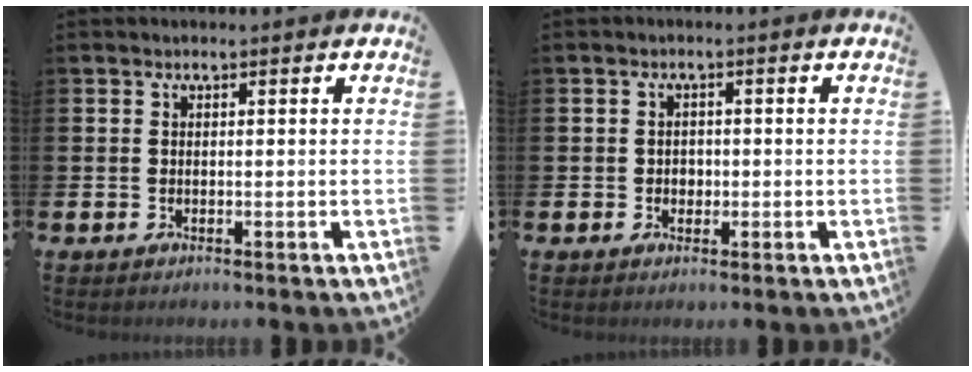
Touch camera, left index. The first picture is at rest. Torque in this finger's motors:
{"motor_torque": [0.22, -0.05, -0.03, 0.02]}